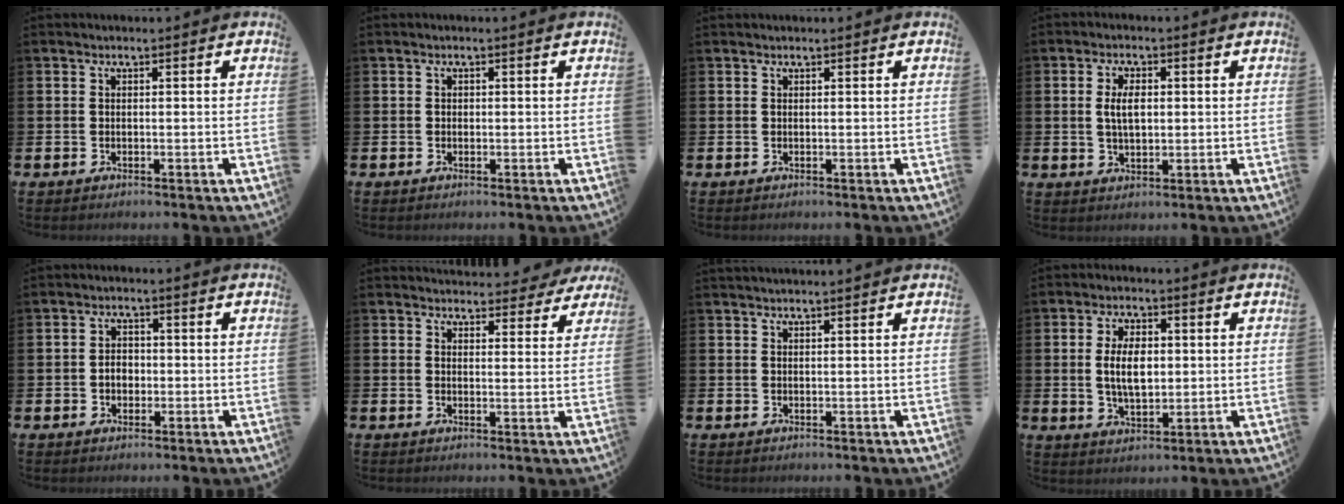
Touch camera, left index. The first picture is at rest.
{"total": 0.6, "force": [-0.1, 0.6, 0.2], "torque": [-0.001, 0.003, -0.003]}
{"total": 0.0}
{"total": 3.9, "force": [0.8, 2.0, 3.2], "torque": [-0.042, -0.002, 0.008]}
{"total": 2.5, "force": [-0.4, 2.0, 1.5], "torque": [-0.018, 0.002, -0.012]}
{"total": 3.8, "force": [3.6, 1.2, 0.3], "torque": [0.005, -0.022, 0.062]}
{"total": 1.1, "force": [1.1, -0.1, 0.2], "torque": [0.002, -0.002, 0.020]}
{"total": 5.9, "force": [0.8, 3.1, 4.9], "torque": [-0.067, -0.002, 0.007]}